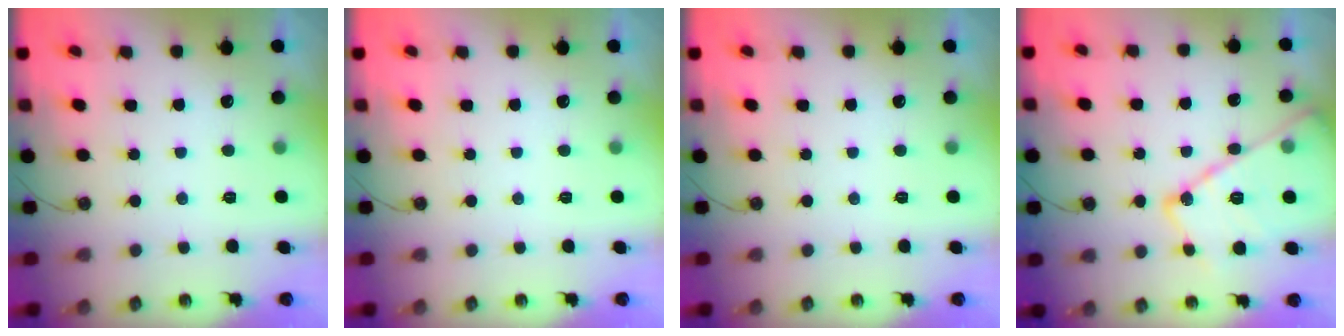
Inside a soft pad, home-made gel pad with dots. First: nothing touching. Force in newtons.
{"total": 0.0}
{"total": 0.0}
{"total": 19.4, "press": 19.3, "slide": 1.7}